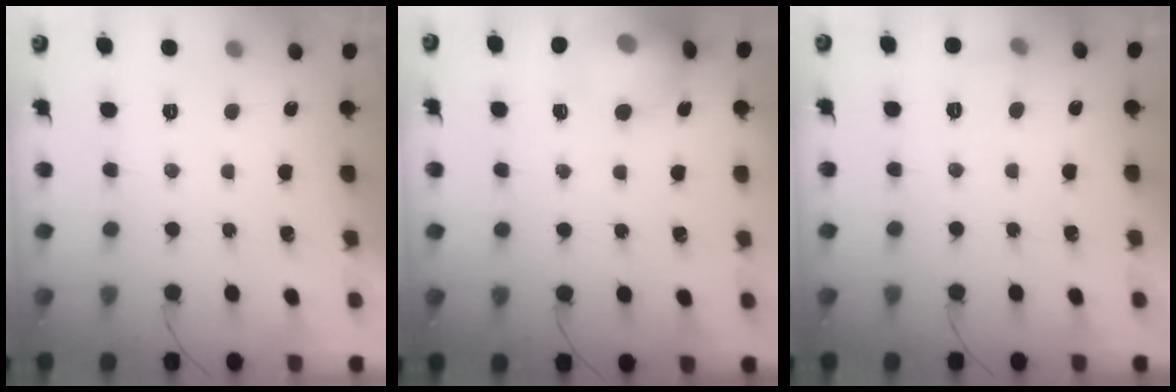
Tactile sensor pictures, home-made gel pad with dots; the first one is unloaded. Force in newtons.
{"total": 16.2, "press": 14.7, "slide": 6.6}
{"total": 3.5, "press": 3.4, "slide": 0.9}